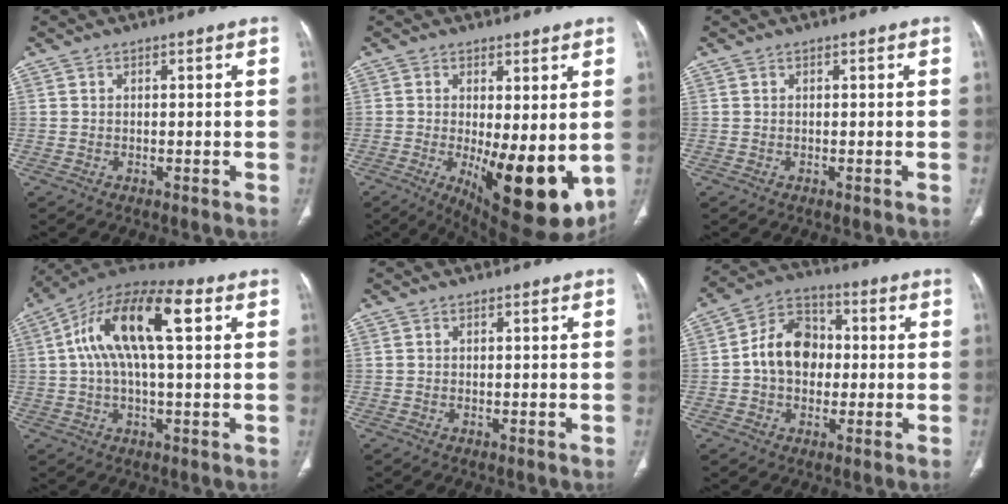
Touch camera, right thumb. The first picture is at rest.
{"total": 15.0, "force": [-2.3, 5.4, 13.8], "torque": [-0.195, -0.034, -0.013]}
{"total": 0.0}
{"total": 17.3, "force": [4.2, 6.7, 15.3], "torque": [-0.277, 0.035, 0.065]}
{"total": 0.0}
{"total": 11.3, "force": [0.0, 8.6, 7.3], "torque": [-0.097, 0.027, -0.009]}